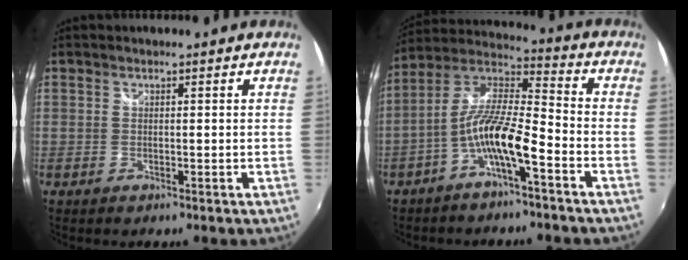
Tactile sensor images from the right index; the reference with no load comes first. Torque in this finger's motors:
{"motor_torque": [1.40, -0.74, 0.92, 0.21]}